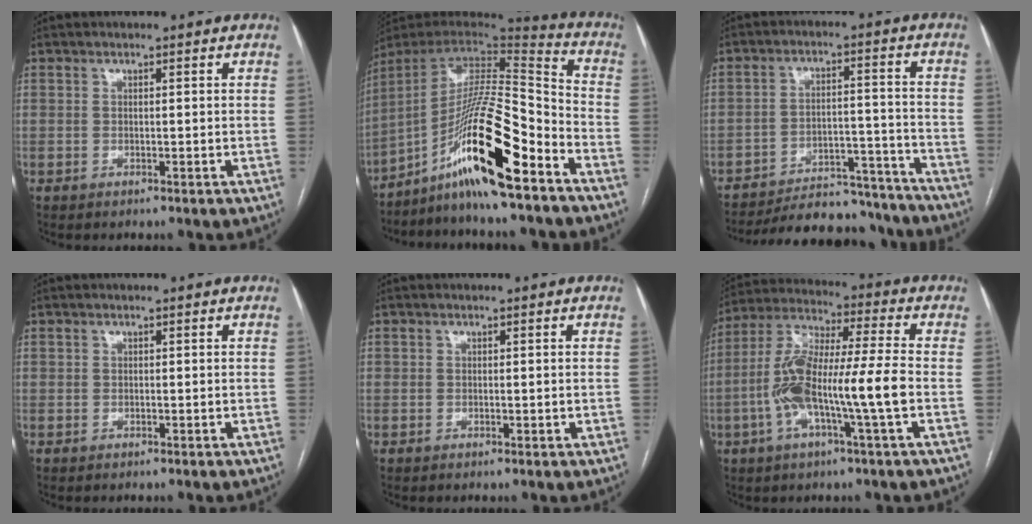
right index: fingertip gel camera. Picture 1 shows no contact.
{"total": 19.3, "force": [-10.8, 1.3, 15.9], "torque": [-0.295, -0.007, -0.193]}
{"total": 20.6, "force": [-19.1, 4.8, 5.8], "torque": [-0.085, 0.010, -0.264]}
{"total": 0.0}
{"total": 0.8, "force": [0.1, 0.6, 0.5], "torque": [-0.006, 0.000, 0.004]}
{"total": 14.3, "force": [-3.3, 0.9, 13.9], "torque": [-0.280, 0.010, -0.067]}